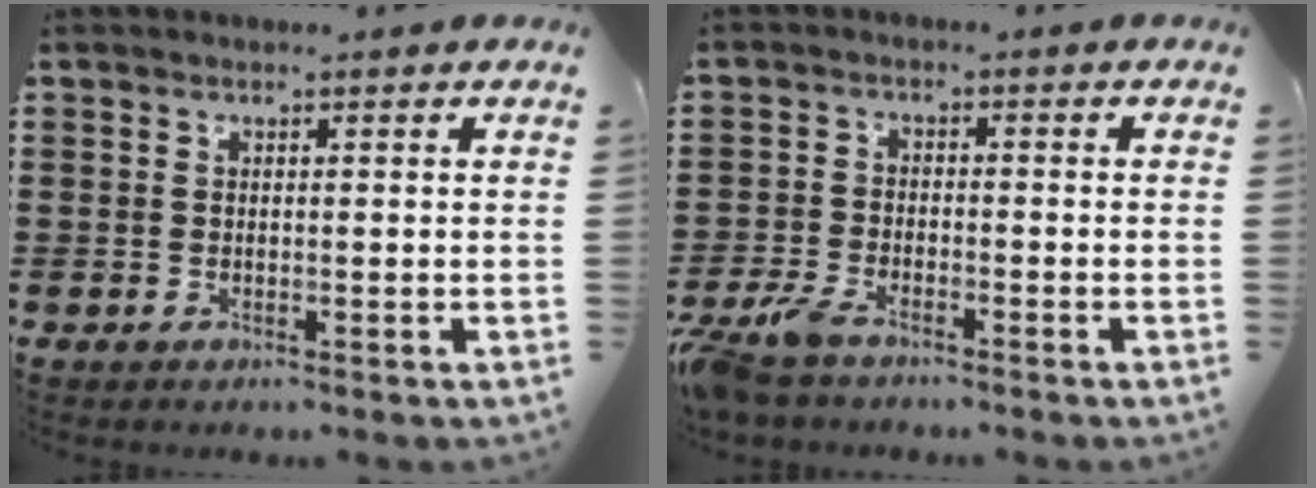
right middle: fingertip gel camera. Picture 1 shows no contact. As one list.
[{"total": 4.2, "force": [-3.6, 1.1, 2.0], "torque": [-0.067, -0.008, -0.079]}]